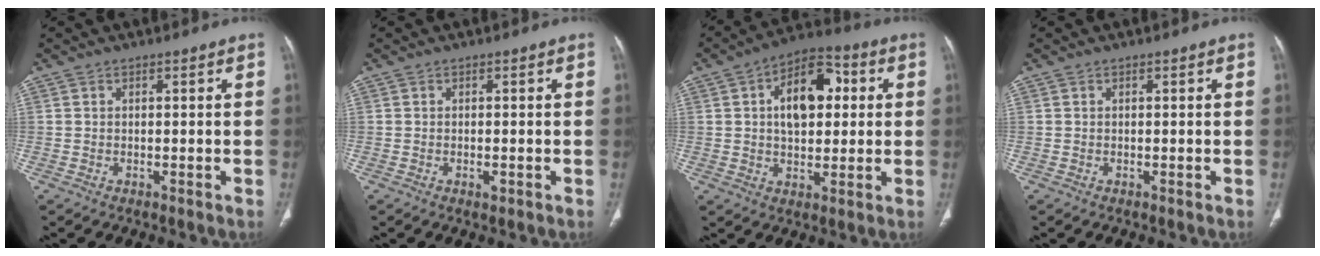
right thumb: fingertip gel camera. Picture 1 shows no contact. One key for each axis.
{"total": 1.0, "fx": -0.4, "fy": 0.4, "fz": 0.8, "tx": -0.011, "ty": -0.002, "tz": -0.006}
{"total": 13.6, "fx": 2.6, "fy": 8.2, "fz": 10.5, "tx": -0.125, "ty": 0.017, "tz": 0.033}
{"total": 0.0}